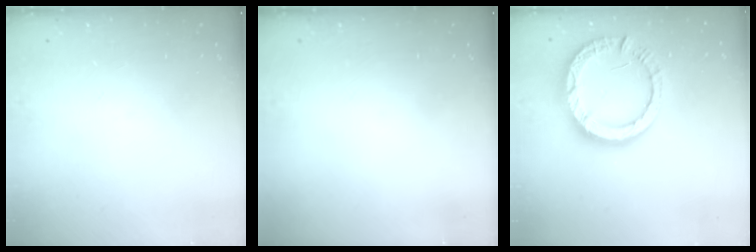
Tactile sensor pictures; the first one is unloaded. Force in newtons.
{"total": 0.0}
{"total": 13.3, "press": 13.2, "slide": 1.6}